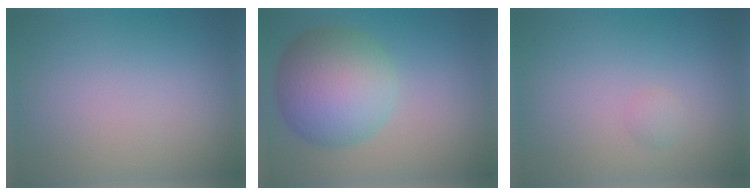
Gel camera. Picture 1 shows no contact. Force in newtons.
{"total": 8.4, "press": 8.4, "slide": 0.3}
{"total": 0.7, "press": 0.7, "slide": 0.0}